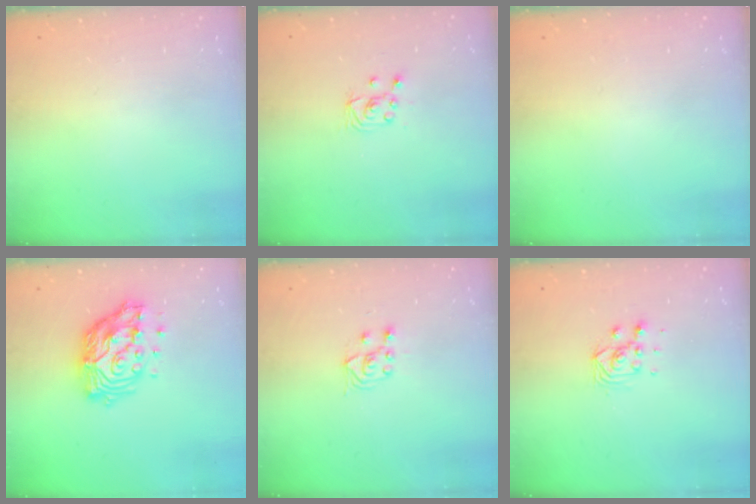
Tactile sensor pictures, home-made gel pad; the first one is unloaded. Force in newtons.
{"total": 3.4, "press": 3.4, "slide": 0.3}
{"total": 0.0}
{"total": 14.5, "press": 14.4, "slide": 1.2}
{"total": 4.2, "press": 4.1, "slide": 1.1}
{"total": 7.3, "press": 7.3, "slide": 0.4}